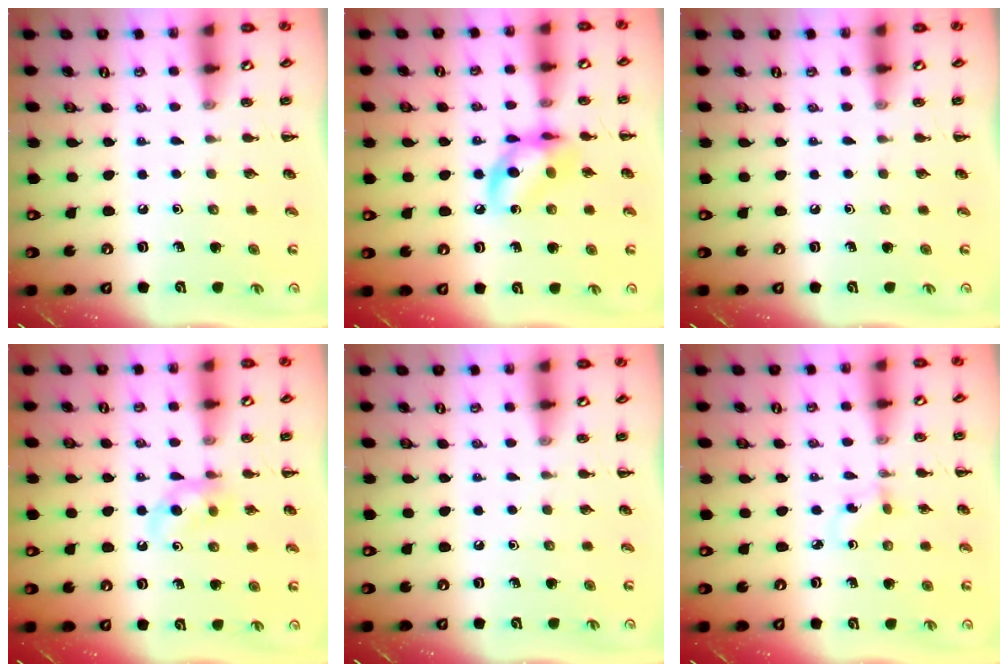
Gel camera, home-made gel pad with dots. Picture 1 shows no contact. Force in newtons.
{"total": 11.5, "press": 11.4, "slide": 1.5}
{"total": 0.0}
{"total": 6.6, "press": 6.4, "slide": 1.6}
{"total": 0.0}
{"total": 2.1, "press": 1.9, "slide": 0.9}